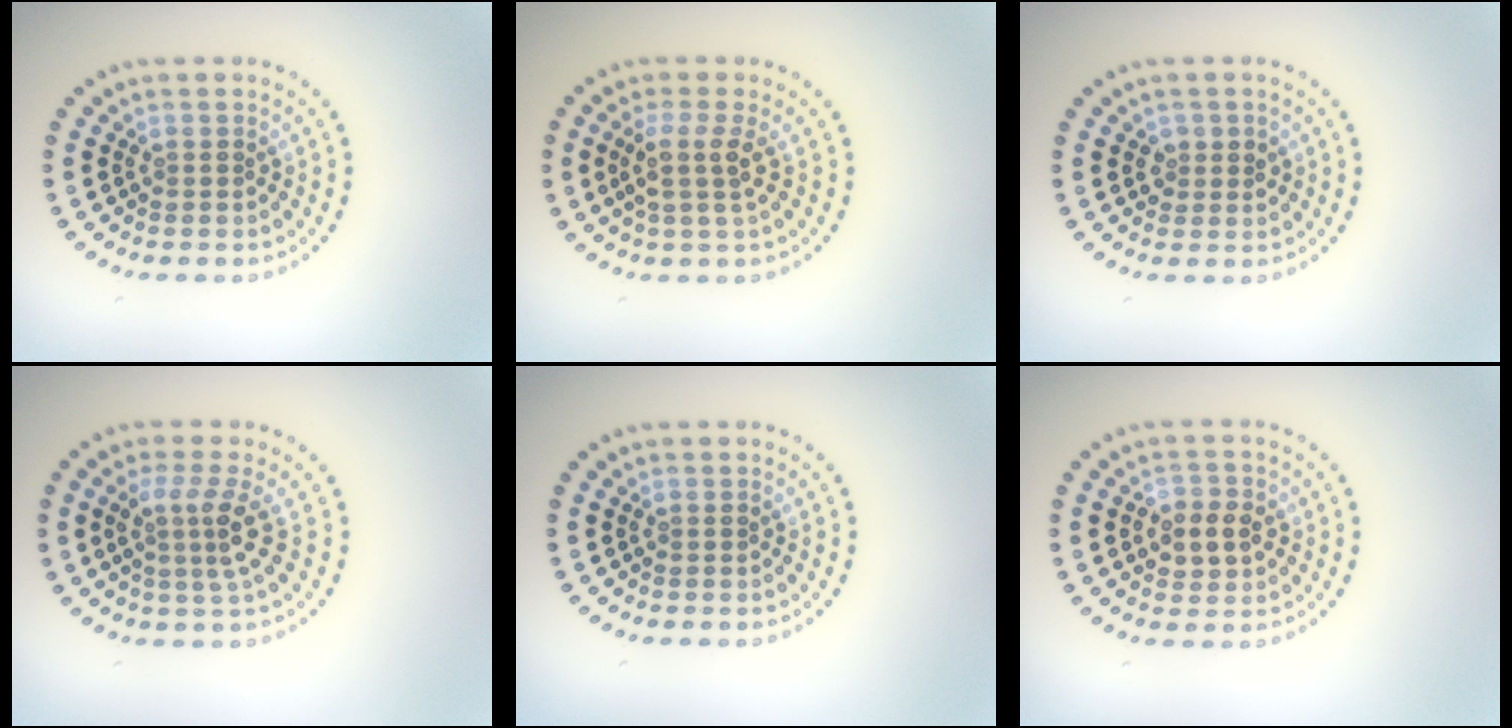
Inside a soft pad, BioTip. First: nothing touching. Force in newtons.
{"total": 2.5, "press": 1.9, "slide": 1.6}
{"total": 1.3, "press": 1.3, "slide": 0.4}
{"total": 3.2, "press": 2.3, "slide": 2.3}
{"total": 0.0}
{"total": 2.9, "press": 2.9, "slide": 0.4}